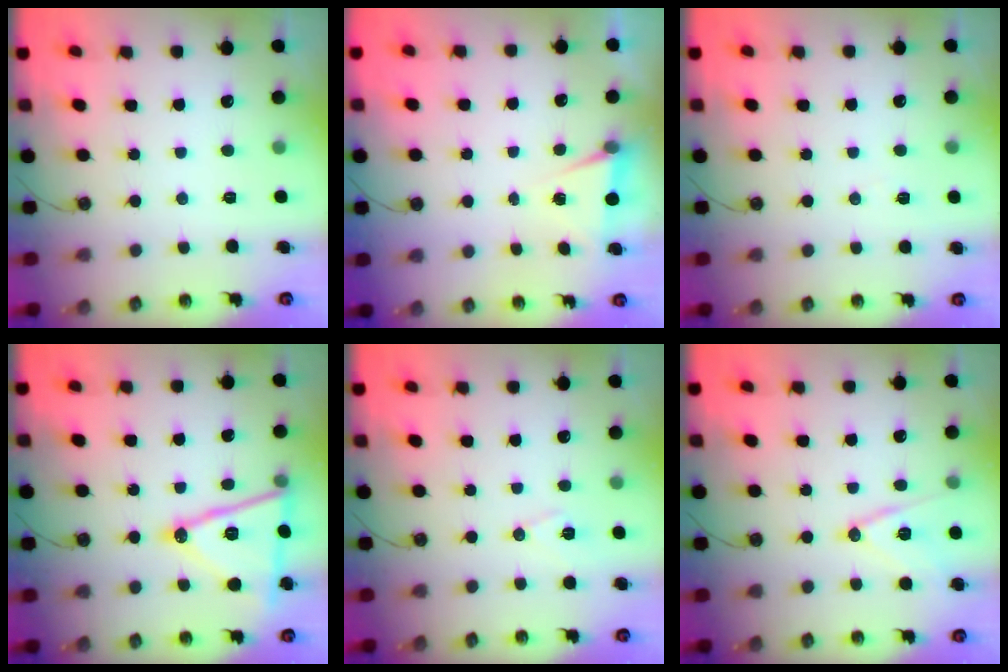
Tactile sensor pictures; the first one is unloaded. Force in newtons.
{"total": 4.8, "press": 1.7, "slide": 4.4}
{"total": 3.0, "press": 2.2, "slide": 2.1}
{"total": 17.3, "press": 16.9, "slide": 3.6}
{"total": 7.7, "press": 6.6, "slide": 4.0}
{"total": 12.9, "press": 12.5, "slide": 3.1}